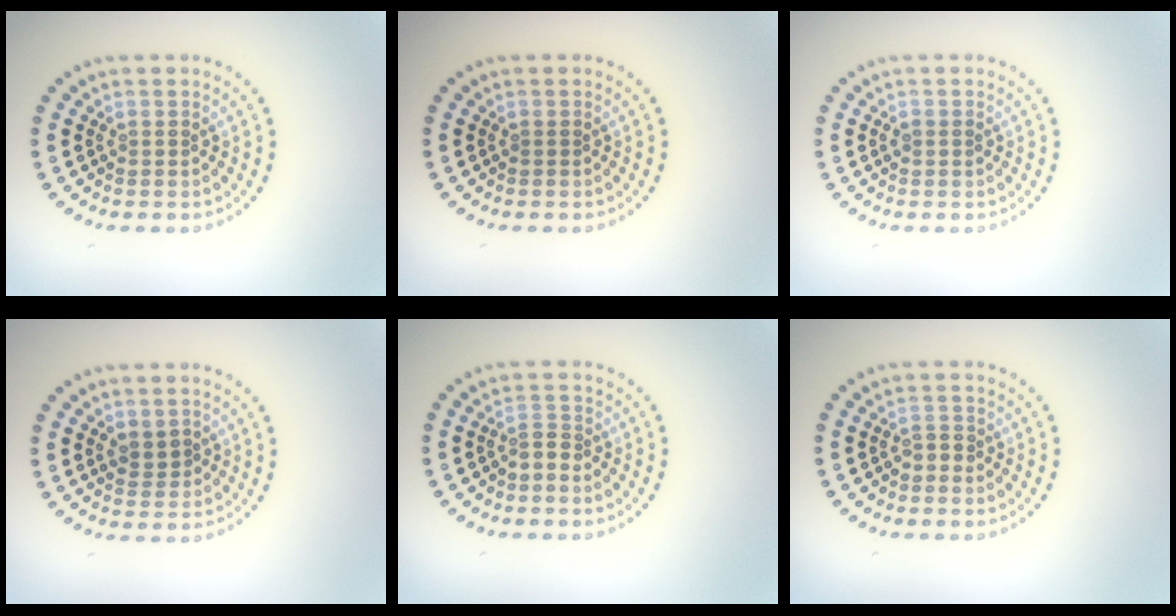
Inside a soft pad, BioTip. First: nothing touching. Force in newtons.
{"total": 0.0}
{"total": 0.9, "press": 0.9, "slide": 0.1}
{"total": 0.9, "press": 0.8, "slide": 0.4}
{"total": 1.6, "press": 1.3, "slide": 1.0}
{"total": 1.0, "press": 0.8, "slide": 0.6}